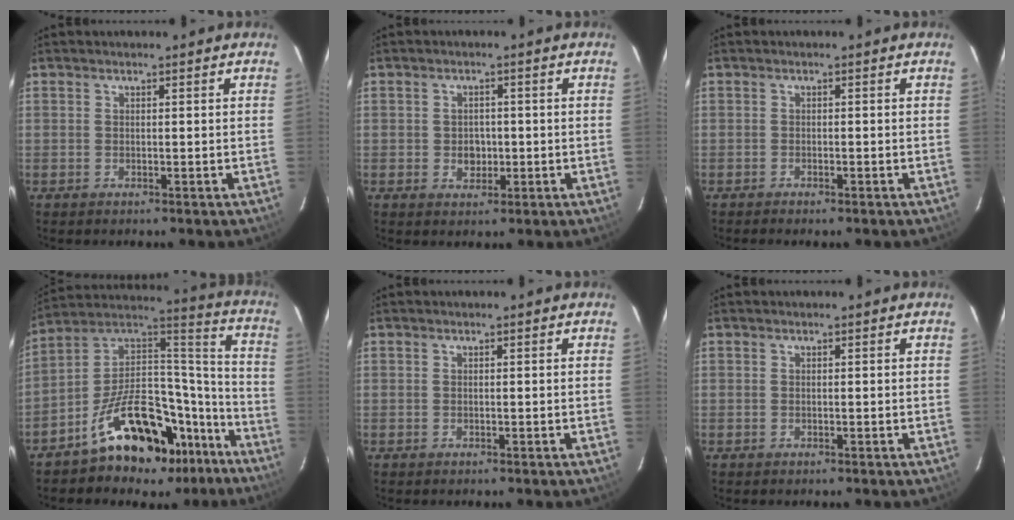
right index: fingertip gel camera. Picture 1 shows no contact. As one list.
[{"total": 3.1, "force": [-0.5, 2.7, 1.5], "torque": [-0.026, 0.005, -0.003]}, {"total": 1.2, "force": [-1.0, 0.3, 0.5], "torque": [-0.018, 0.000, -0.019]}, {"total": 23.2, "force": [-15.1, 11.9, 13.0], "torque": [-0.211, 0.069, -0.215]}, {"total": 0.0}, {"total": 0.0}]